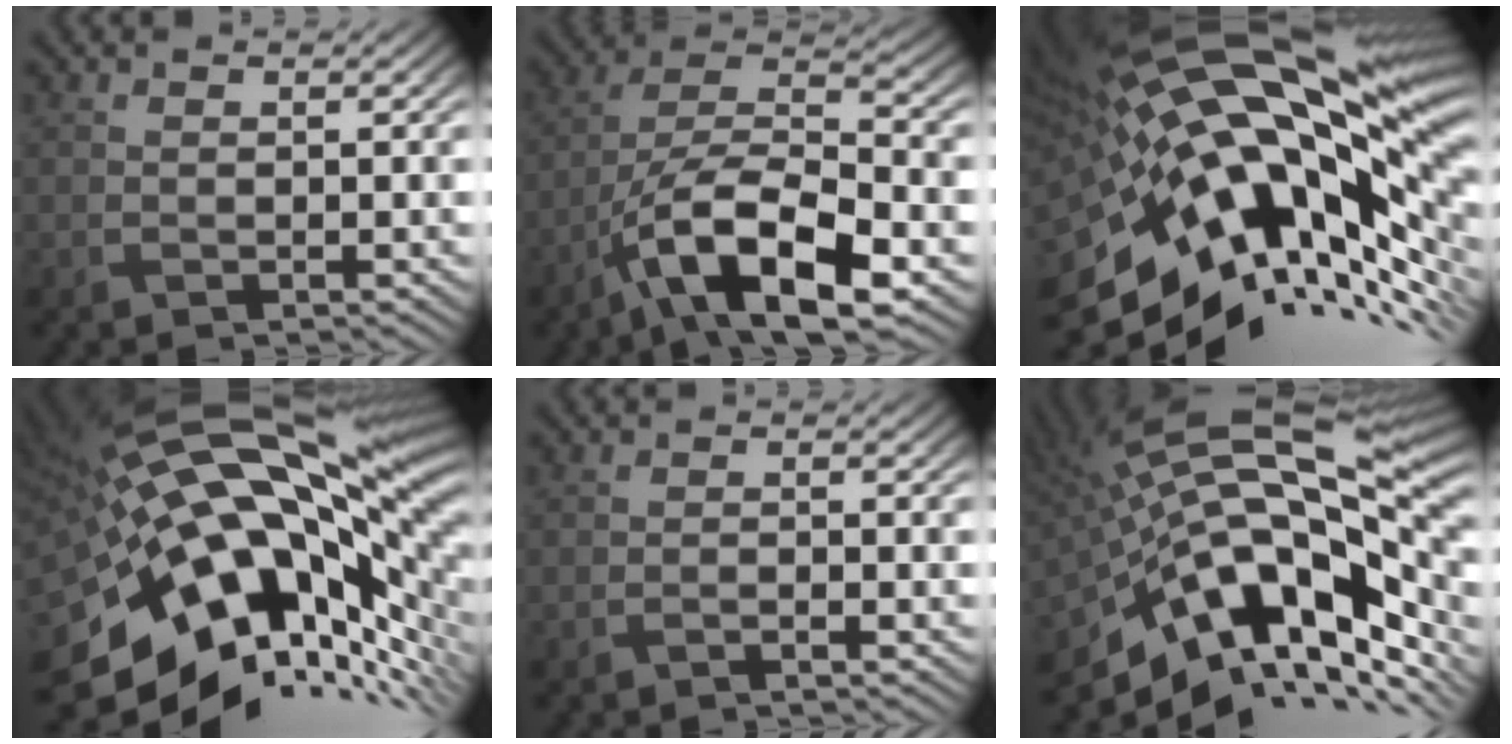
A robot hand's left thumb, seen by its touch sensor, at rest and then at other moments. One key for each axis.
{"total": 13.3, "fx": -6.6, "fy": 4.8, "fz": 10.5, "tx": -0.195, "ty": -0.003, "tz": -0.129}
{"total": 20.8, "fx": -0.5, "fy": 9.3, "fz": 18.6, "tx": -0.338, "ty": -0.051, "tz": -0.006}
{"total": 21.3, "fx": -0.6, "fy": 11.4, "fz": 18.0, "tx": -0.327, "ty": -0.042, "tz": -0.013}
{"total": 0.9, "fx": -0.6, "fy": 0.1, "fz": 0.7, "tx": -0.013, "ty": 0.001, "tz": -0.012}
{"total": 19.9, "fx": -2.1, "fy": 10.2, "fz": 17.0, "tx": -0.314, "ty": -0.031, "tz": -0.029}